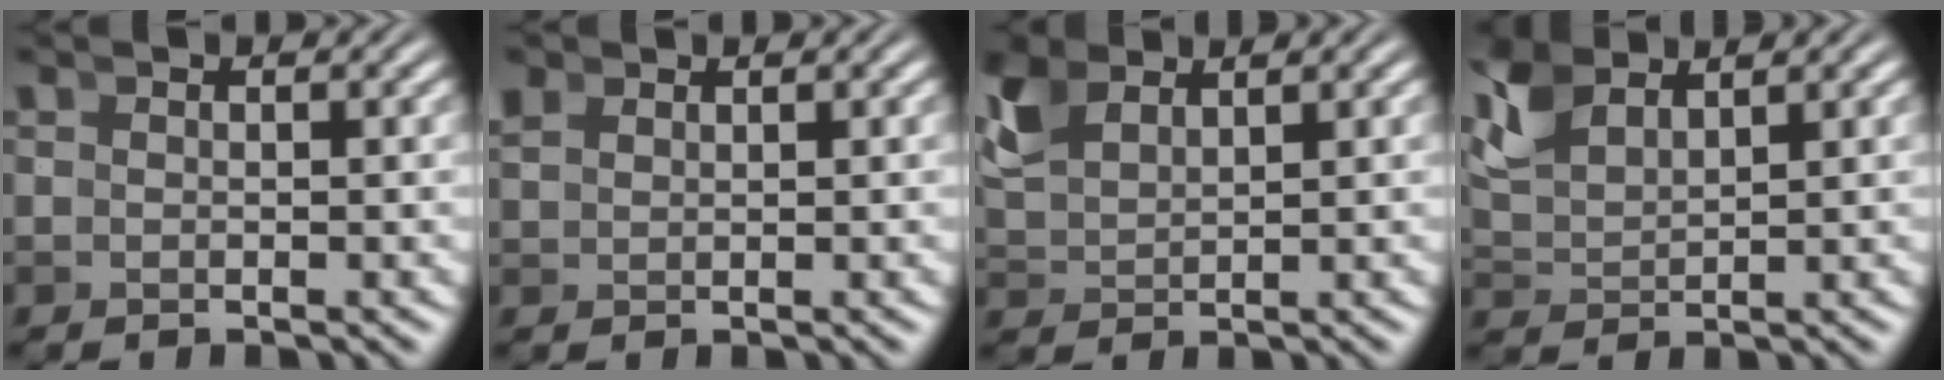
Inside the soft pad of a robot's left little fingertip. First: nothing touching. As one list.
[{"total": 1.0, "force": [0.9, 0.4, 0.2], "torque": [-0.007, -0.001, 0.027]}, {"total": 3.4, "force": [2.3, 1.8, 1.7], "torque": [-0.054, -0.002, 0.053]}, {"total": 3.9, "force": [2.5, 2.1, 2.2], "torque": [-0.068, -0.001, 0.052]}]